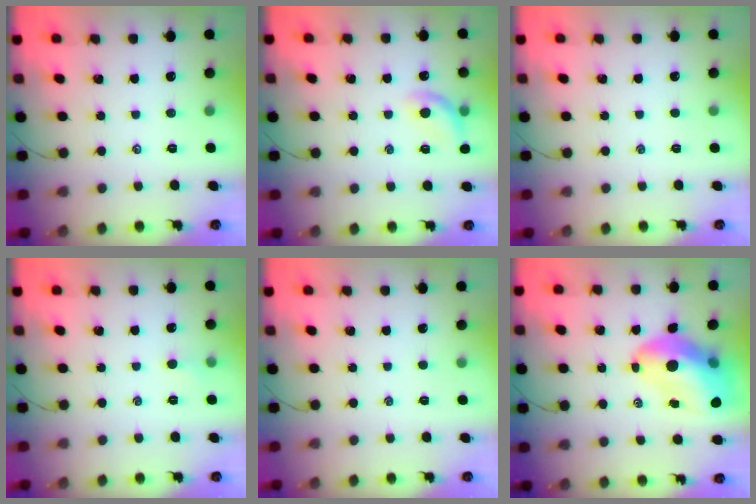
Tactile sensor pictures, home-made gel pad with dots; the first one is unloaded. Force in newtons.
{"total": 10.1, "press": 9.9, "slide": 2.1}
{"total": 0.0}
{"total": 2.6, "press": 2.5, "slide": 0.8}
{"total": 0.0}
{"total": 15.3, "press": 14.6, "slide": 4.4}